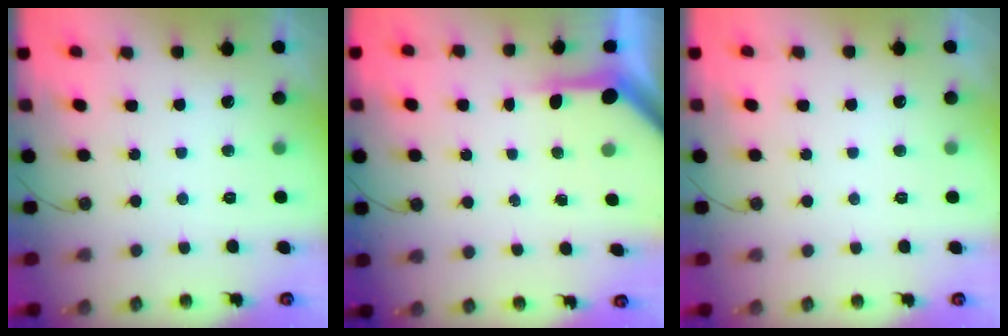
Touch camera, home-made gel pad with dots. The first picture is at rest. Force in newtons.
{"total": 4.9, "press": 4.9, "slide": 0.4}
{"total": 0.0}